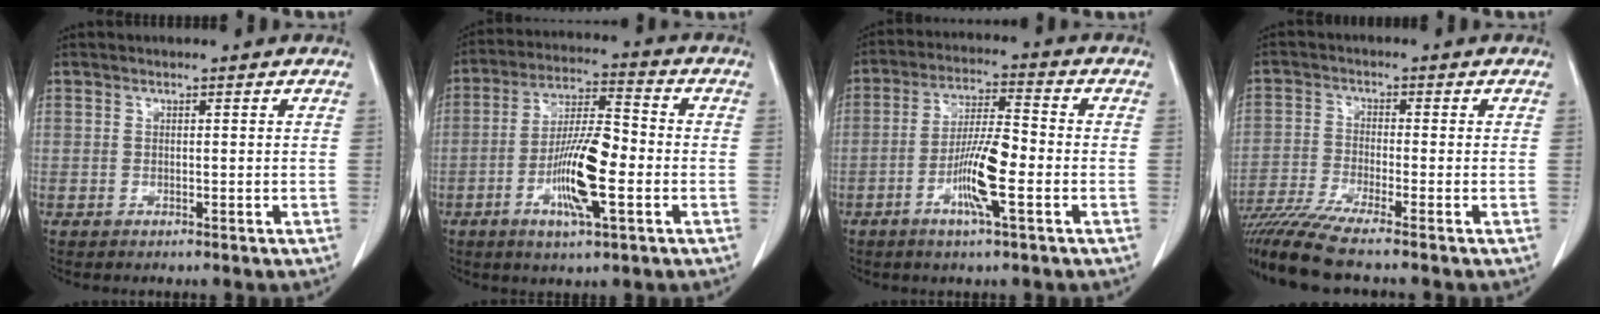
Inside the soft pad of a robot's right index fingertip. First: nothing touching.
{"total": 11.8, "force": [-3.3, 2.1, 11.1], "torque": [-0.207, 0.001, -0.059]}
{"total": 9.1, "force": [-2.9, 0.8, 8.6], "torque": [-0.161, 0.000, -0.057]}
{"total": 9.2, "force": [-7.8, -1.2, 4.8], "torque": [-0.085, -0.026, -0.139]}